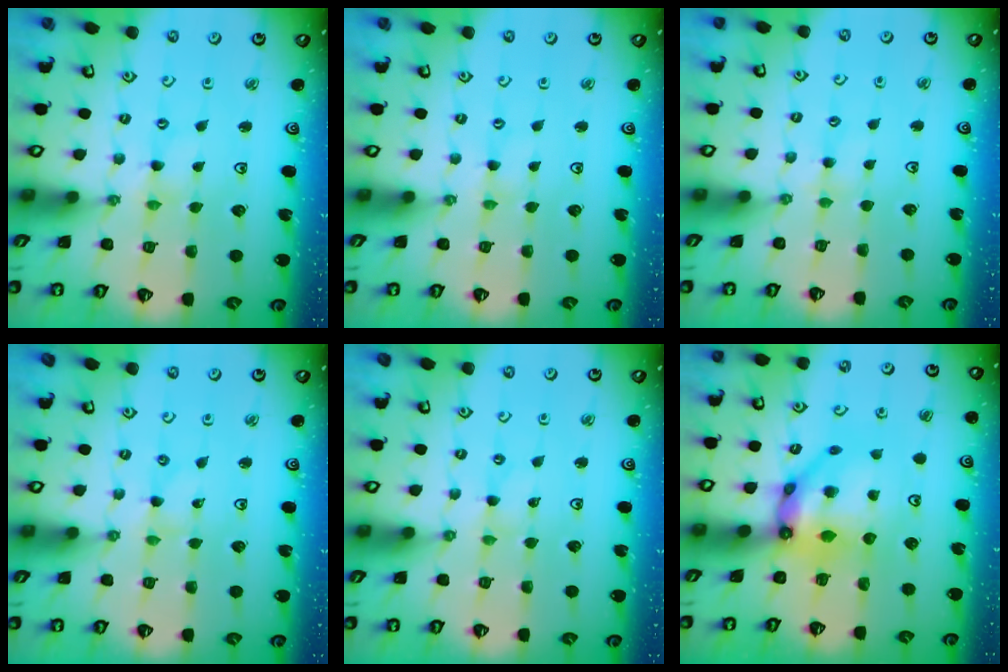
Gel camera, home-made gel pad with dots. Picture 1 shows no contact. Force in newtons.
{"total": 0.0}
{"total": 2.6, "press": 2.6, "slide": 0.4}
{"total": 0.0}
{"total": 0.0}
{"total": 11.1, "press": 11.0, "slide": 1.4}